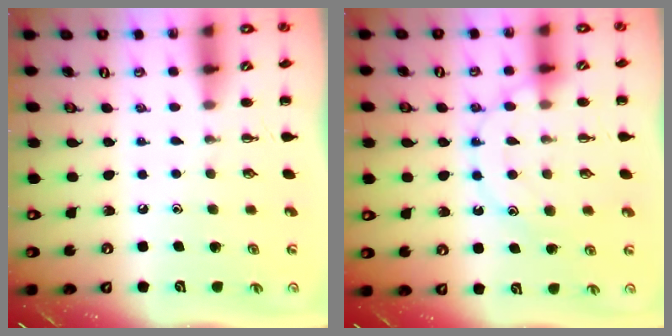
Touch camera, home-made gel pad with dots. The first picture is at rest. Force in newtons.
{"total": 13.3, "press": 13.2, "slide": 1.4}